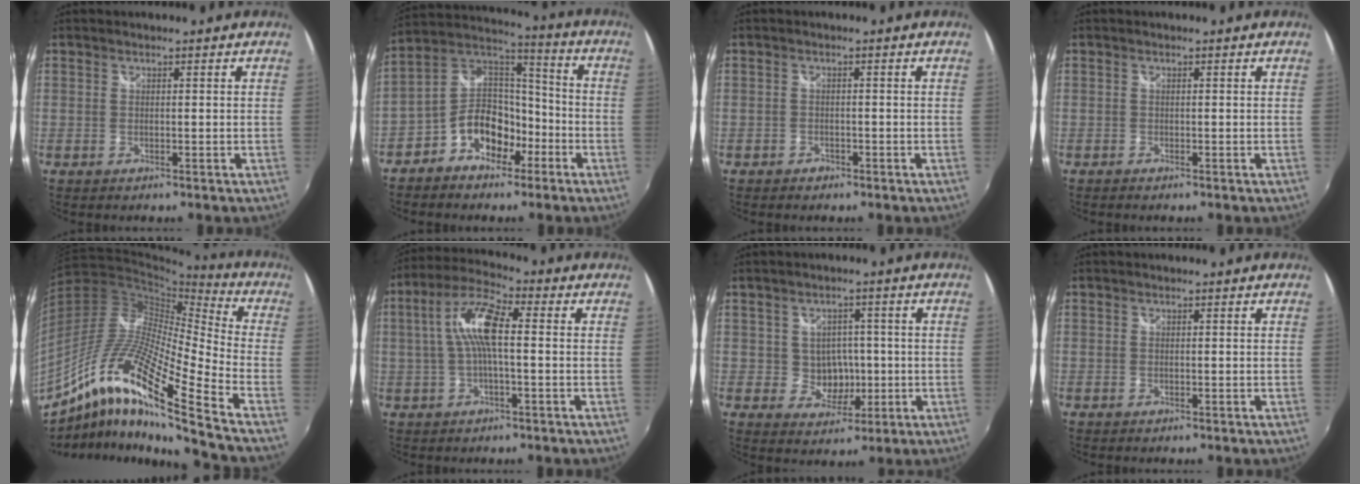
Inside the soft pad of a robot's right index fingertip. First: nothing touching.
{"total": 12.0, "force": [-6.3, 8.3, 6.0], "torque": [-0.127, 0.040, -0.107]}
{"total": 1.6, "force": [-1.1, 1.1, 0.4], "torque": [-0.009, 0.000, -0.016]}
{"total": 0.0}
{"total": 19.3, "force": [-11.4, 1.6, 15.4], "torque": [-0.277, -0.017, -0.237]}
{"total": 9.7, "force": [0.6, 2.5, 9.3], "torque": [-0.188, 0.018, 0.011]}
{"total": 5.2, "force": [-0.3, 4.9, 1.8], "torque": [-0.039, 0.011, 0.006]}
{"total": 0.0}